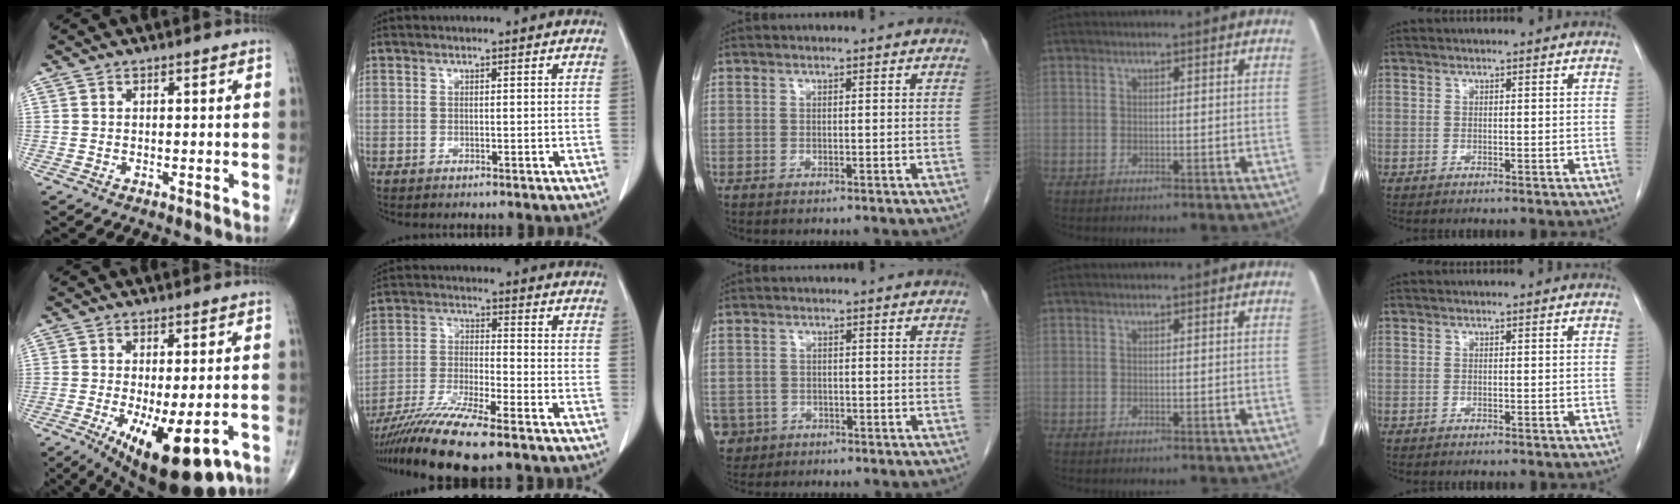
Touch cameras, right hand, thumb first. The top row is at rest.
{"thumb": {"total": 16.3, "force": [-7.1, 6.0, 13.4], "torque": [-0.178, -0.014, -0.091]}, "index": {"total": 12.9, "force": [-10.1, 0.2, 8.0], "torque": [-0.148, -0.029, -0.176]}, "middle": {"total": 4.7, "force": [-2.3, 4.0, 0.3], "torque": [-0.013, 0.006, -0.036]}}